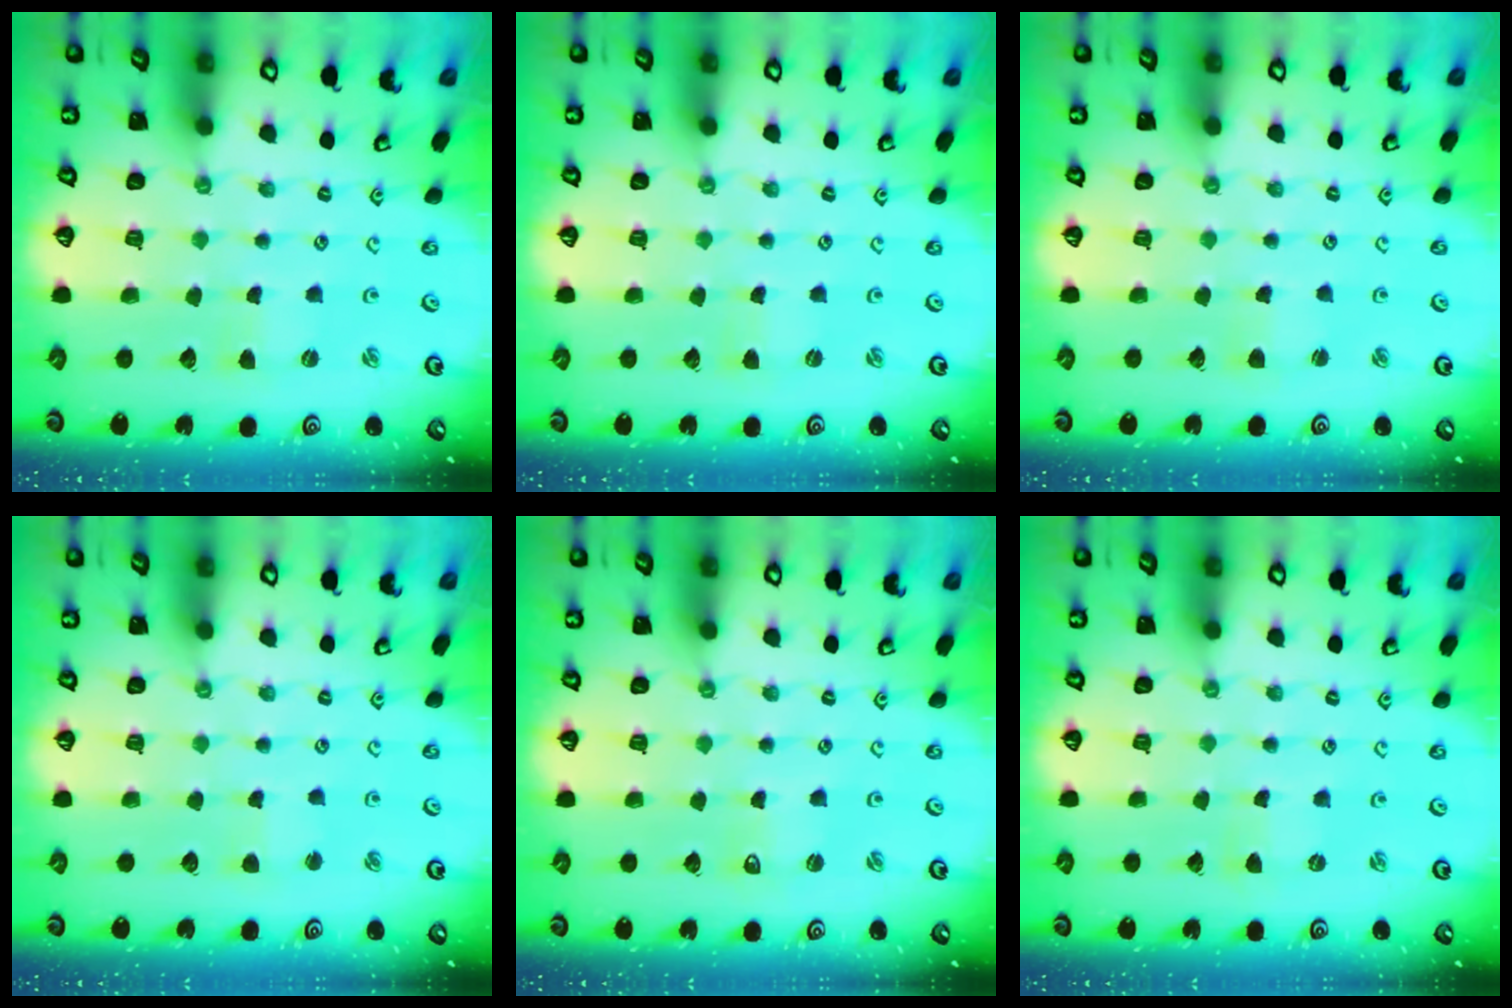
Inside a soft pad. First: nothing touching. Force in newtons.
{"total": 0.0}
{"total": 2.9, "press": 2.9, "slide": 0.3}
{"total": 2.6, "press": 2.6, "slide": 0.3}
{"total": 0.0}
{"total": 0.0}